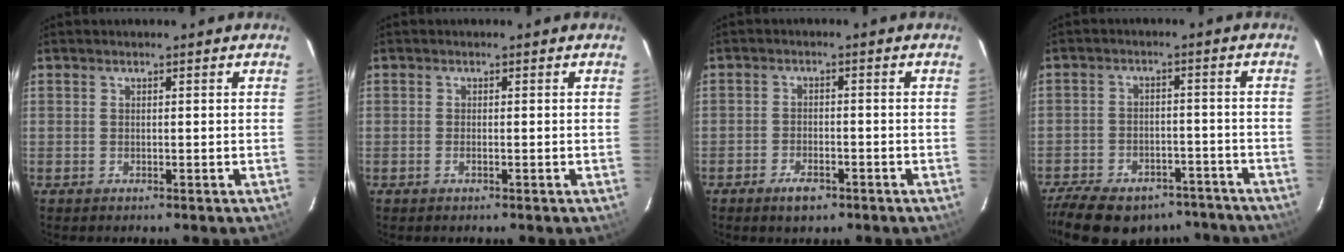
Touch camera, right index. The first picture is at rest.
{"total": 0.6, "force": [-0.3, 0.2, 0.6], "torque": [-0.013, 0.000, -0.006]}
{"total": 4.3, "force": [-2.9, 2.1, 2.4], "torque": [-0.054, -0.001, -0.049]}
{"total": 20.4, "force": [-16.2, 9.5, 8.0], "torque": [-0.184, 0.018, -0.213]}